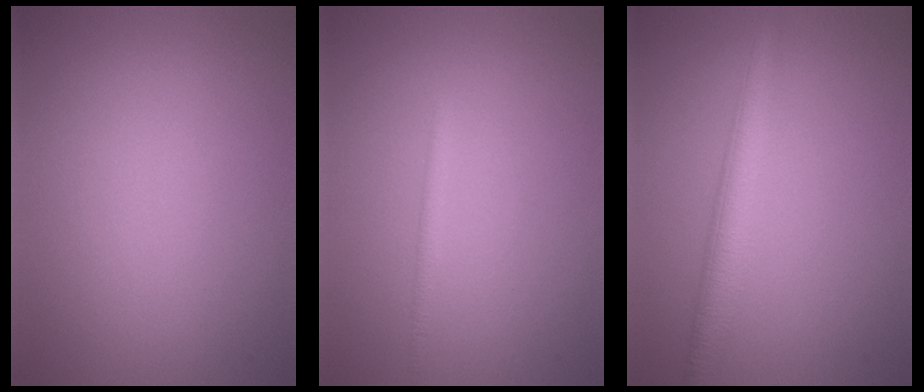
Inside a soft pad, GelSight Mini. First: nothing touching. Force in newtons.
{"total": 1.0, "press": 1.0, "slide": 0.1}
{"total": 4.1, "press": 4.1, "slide": 0.0}